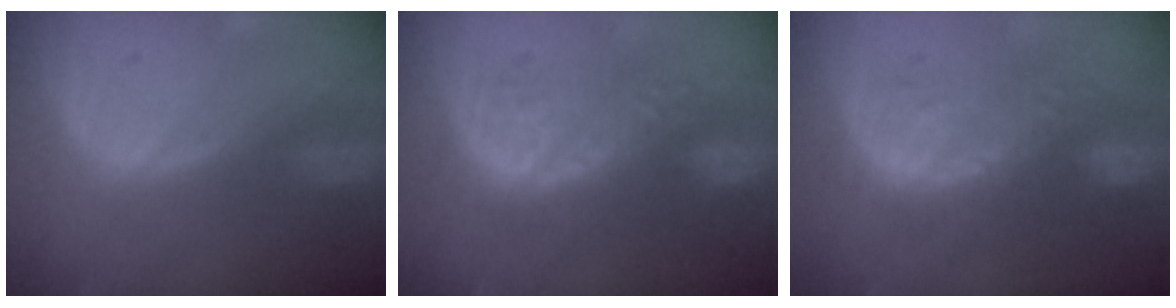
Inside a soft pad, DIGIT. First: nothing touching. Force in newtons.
{"total": 8.9, "press": 8.7, "slide": 1.9}
{"total": 9.6, "press": 9.1, "slide": 3.0}